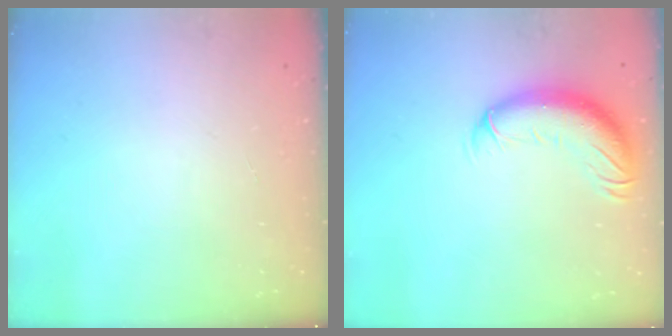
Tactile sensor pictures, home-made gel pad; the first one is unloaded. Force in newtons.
{"total": 11.5, "press": 11.2, "slide": 2.9}